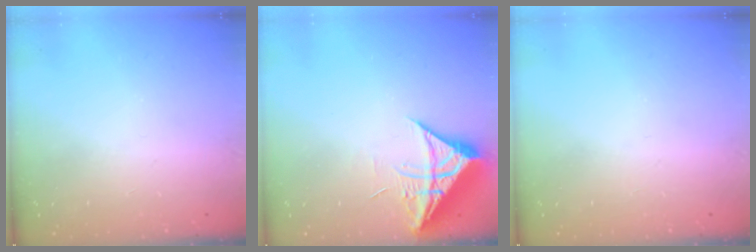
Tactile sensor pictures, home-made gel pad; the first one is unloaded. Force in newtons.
{"total": 9.4, "press": 9.3, "slide": 1.0}
{"total": 0.0}